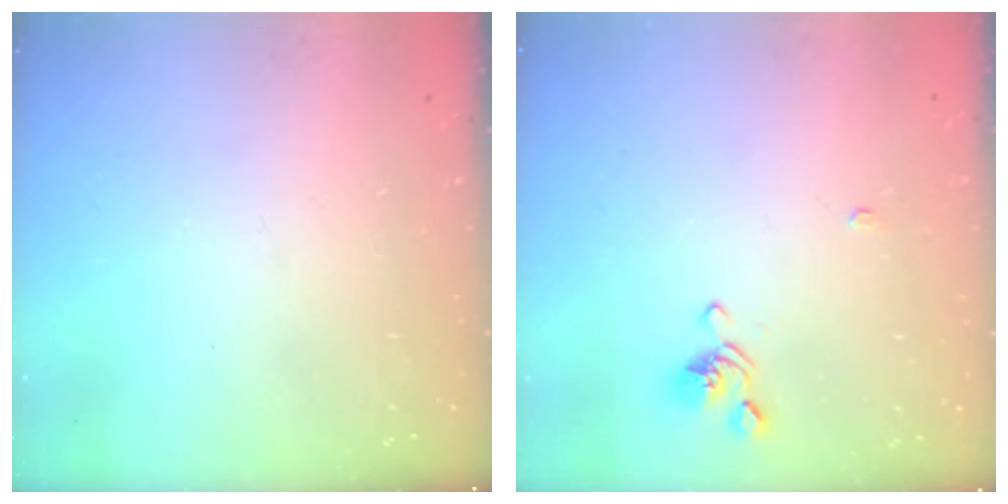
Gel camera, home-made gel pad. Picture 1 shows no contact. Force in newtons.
{"total": 1.0, "press": 0.9, "slide": 0.5}